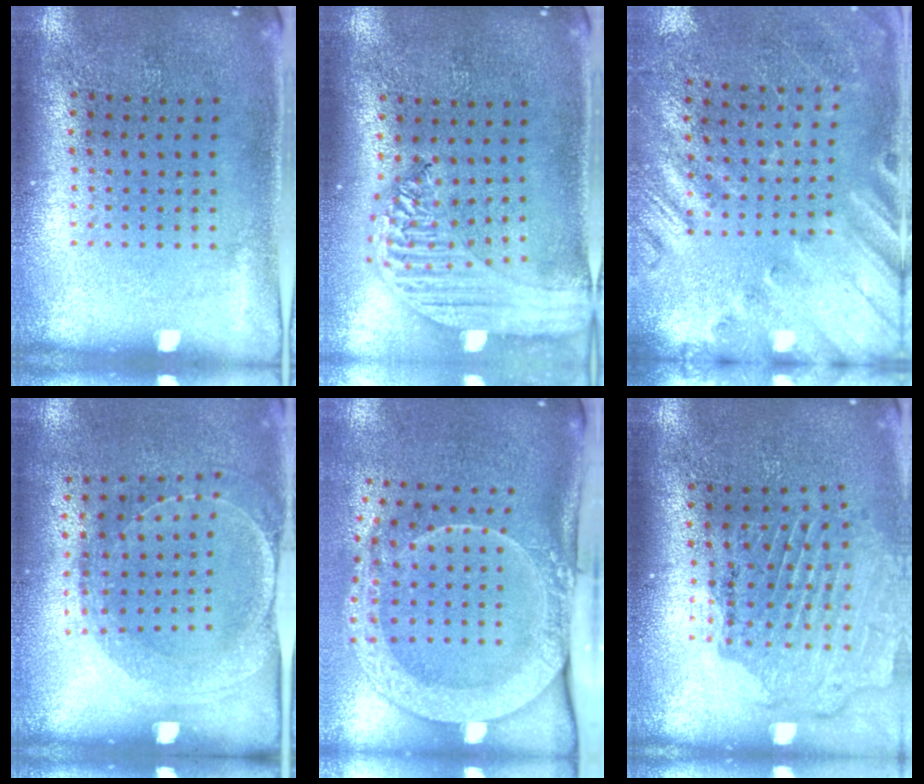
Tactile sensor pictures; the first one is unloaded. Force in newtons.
{"total": 2.2, "press": 2.0, "slide": 1.0}
{"total": 2.4, "press": 2.0, "slide": 1.3}
{"total": 1.5, "press": 1.4, "slide": 0.4}
{"total": 3.0, "press": 2.1, "slide": 2.1}
{"total": 1.7, "press": 1.7, "slide": 0.1}